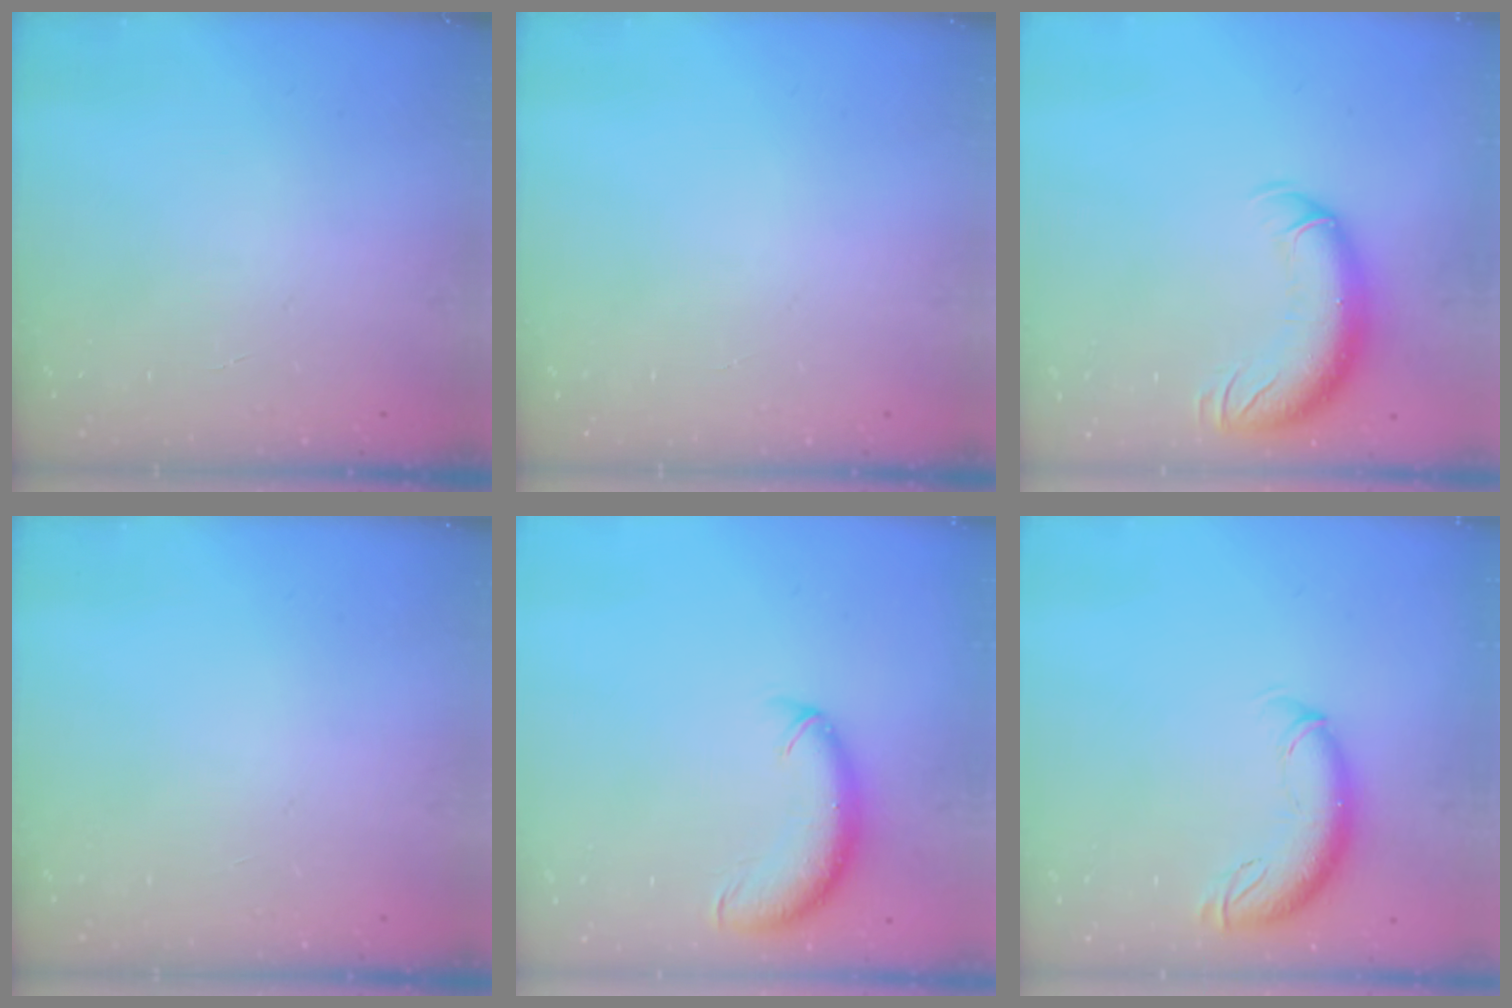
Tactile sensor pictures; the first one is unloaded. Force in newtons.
{"total": 0.0}
{"total": 13.5, "press": 13.2, "slide": 2.9}
{"total": 0.0}
{"total": 11.5, "press": 11.2, "slide": 2.6}
{"total": 10.2, "press": 10.0, "slide": 2.3}